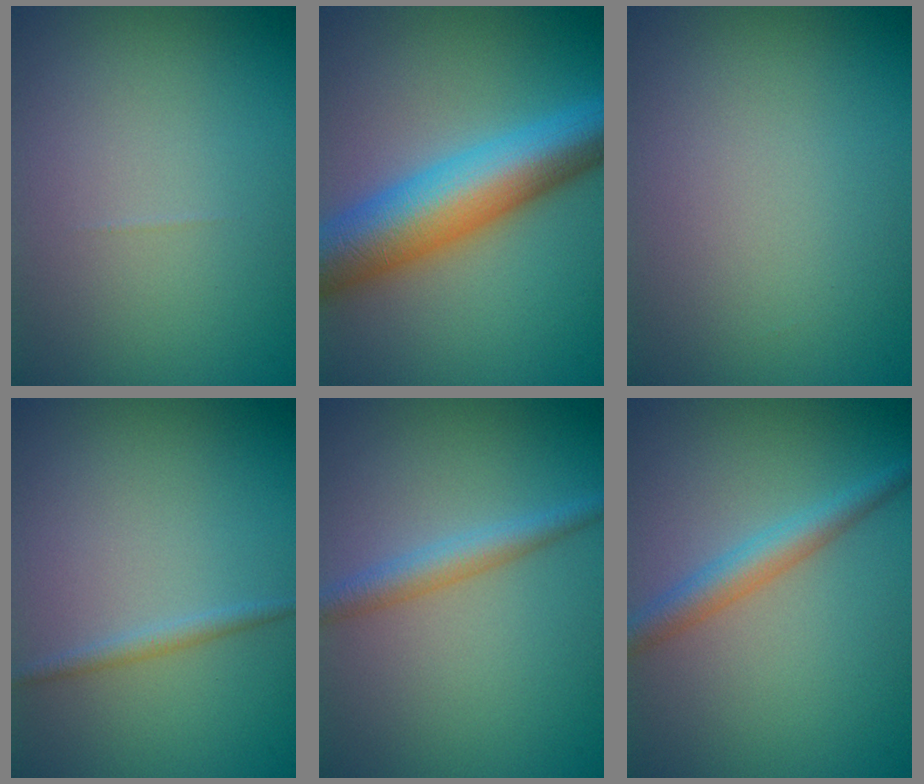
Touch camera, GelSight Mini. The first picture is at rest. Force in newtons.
{"total": 10.0, "press": 10.0, "slide": 0.1}
{"total": 0.0}
{"total": 1.1, "press": 1.1, "slide": 0.1}
{"total": 2.5, "press": 2.5, "slide": 0.1}
{"total": 2.9, "press": 2.9, "slide": 0.1}